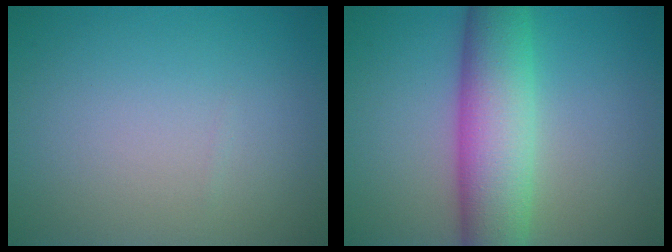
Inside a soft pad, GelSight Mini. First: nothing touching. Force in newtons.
{"total": 8.3, "press": 8.3, "slide": 0.3}